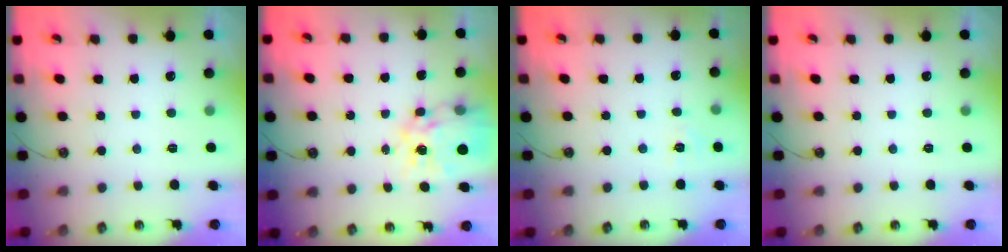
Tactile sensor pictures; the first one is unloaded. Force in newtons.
{"total": 15.1, "press": 15.1, "slide": 1.5}
{"total": 3.1, "press": 3.0, "slide": 0.4}
{"total": 0.0}